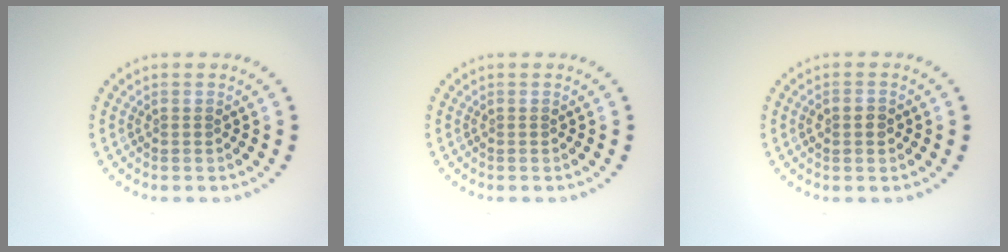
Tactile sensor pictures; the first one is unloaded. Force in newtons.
{"total": 0.0}
{"total": 1.3, "press": 1.3, "slide": 0.3}